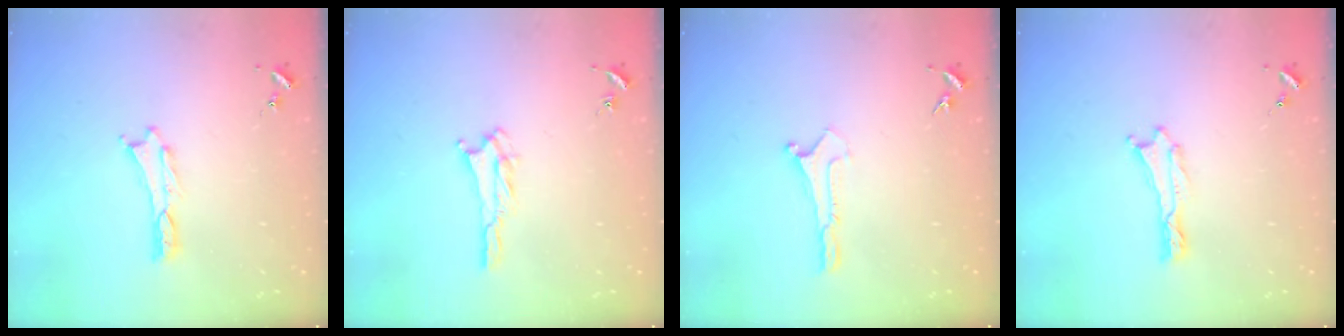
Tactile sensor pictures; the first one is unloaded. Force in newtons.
{"total": 1.8, "press": 1.8, "slide": 0.2}
{"total": 0.0}
{"total": 0.0}